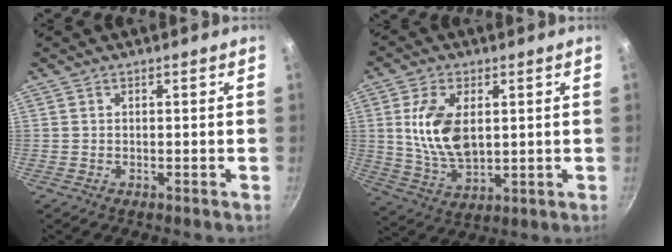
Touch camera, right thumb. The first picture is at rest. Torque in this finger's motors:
{"motor_torque": [-0.67, 1.26, 1.26, 0.31, 0.13]}